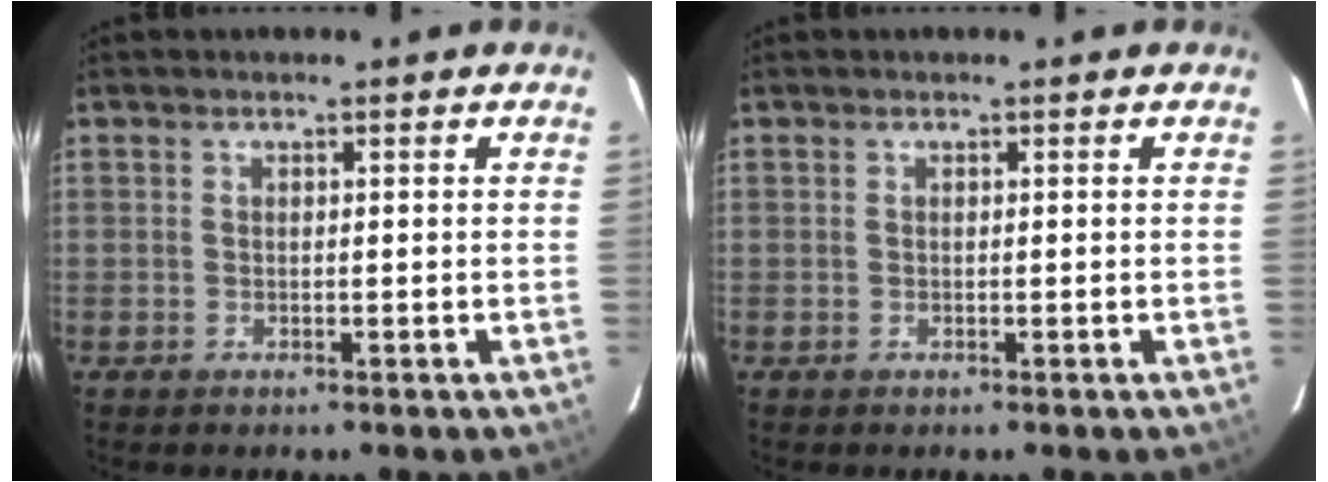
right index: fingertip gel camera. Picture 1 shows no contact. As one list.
[{"total": 0.0}]